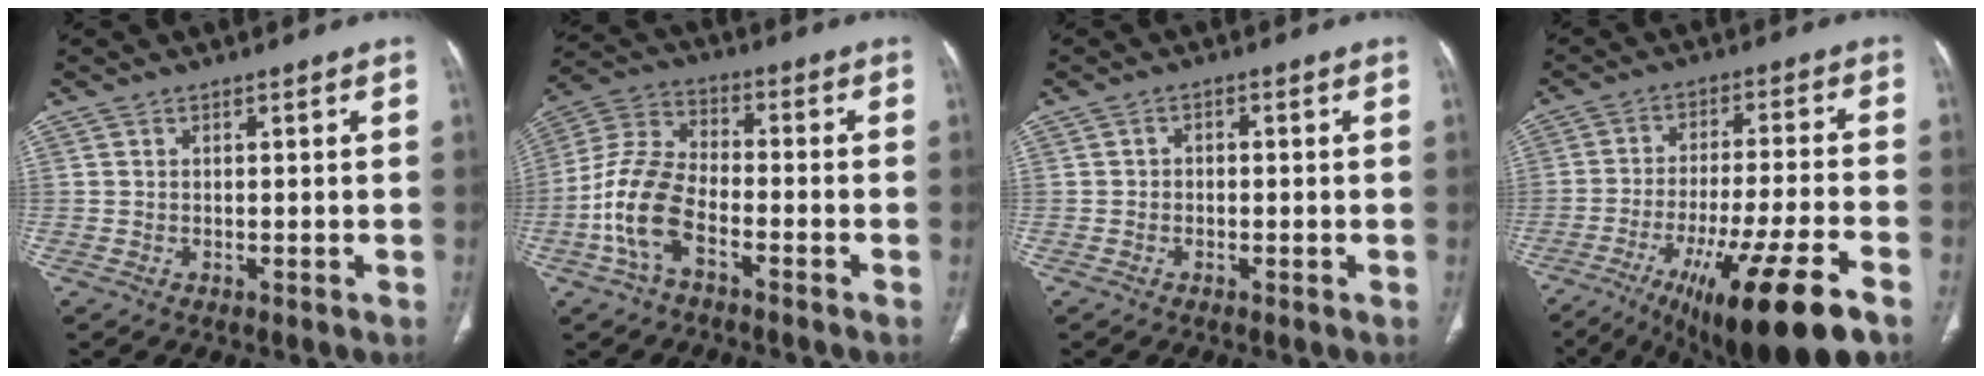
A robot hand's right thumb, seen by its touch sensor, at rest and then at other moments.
{"total": 11.9, "force": [-4.8, 6.2, 9.0], "torque": [-0.197, 0.034, -0.098]}
{"total": 1.2, "force": [-0.4, 1.0, 0.5], "torque": [-0.001, 0.005, -0.010]}
{"total": 19.4, "force": [-11.5, 3.0, 15.4], "torque": [-0.238, 0.031, -0.181]}